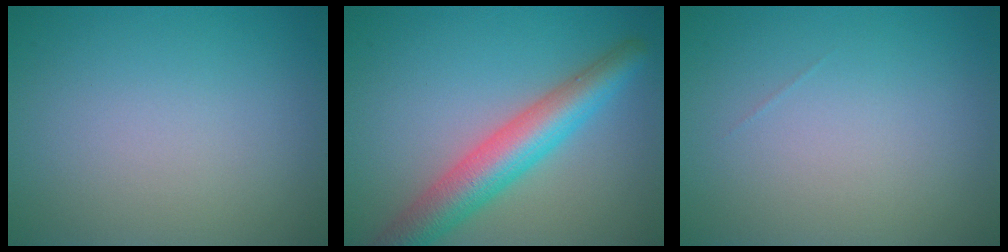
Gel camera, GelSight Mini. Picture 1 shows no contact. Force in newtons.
{"total": 6.3, "press": 6.3, "slide": 0.1}
{"total": 0.0}